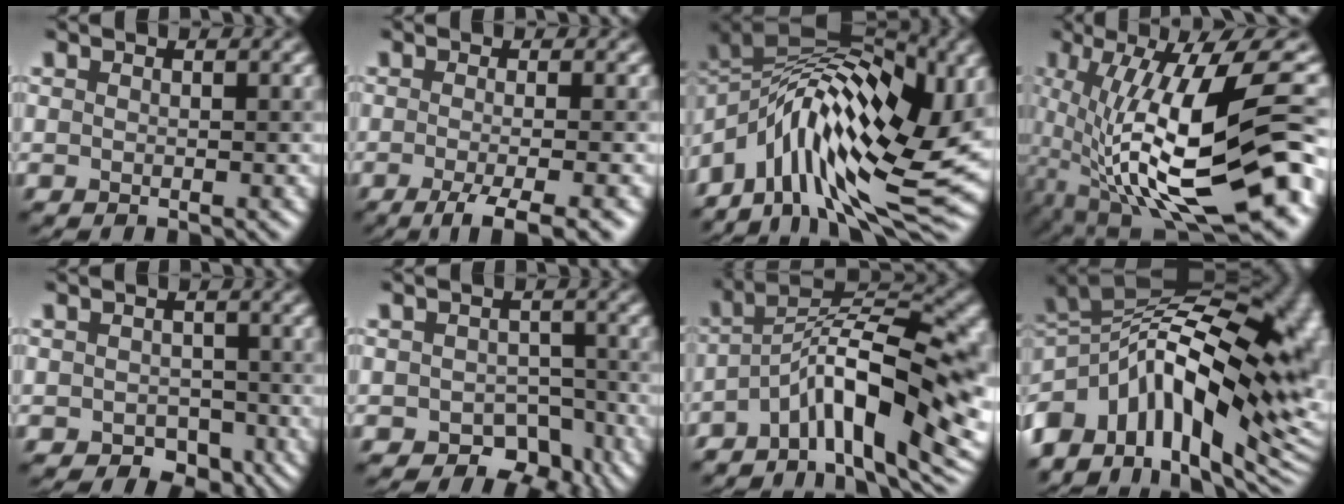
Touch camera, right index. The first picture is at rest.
{"total": 4.8, "force": [-2.3, 1.2, 4.1], "torque": [-0.058, -0.006, -0.044]}
{"total": 15.7, "force": [-0.6, 7.4, 13.8], "torque": [-0.235, 0.024, -0.024]}
{"total": 14.8, "force": [-1.2, 4.2, 14.1], "torque": [-0.237, 0.009, -0.019]}
{"total": 2.3, "force": [-0.8, 1.9, 1.0], "torque": [-0.011, -0.006, -0.015]}
{"total": 4.3, "force": [-2.2, 3.1, 2.0], "torque": [-0.014, -0.008, -0.032]}
{"total": 11.8, "force": [-3.9, 3.9, 10.5], "torque": [-0.157, 0.014, -0.072]}
{"total": 18.4, "force": [-1.3, 11.0, 14.7], "torque": [-0.252, -0.007, -0.014]}